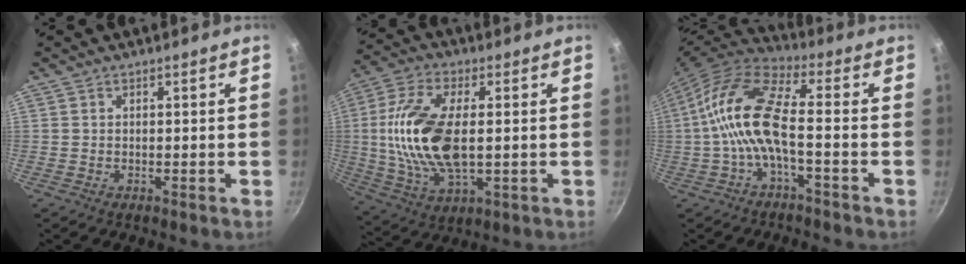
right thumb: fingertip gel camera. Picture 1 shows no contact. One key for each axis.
{"total": 18.1, "fx": 0.5, "fy": 8.6, "fz": 15.9, "tx": -0.329, "ty": -0.006, "tz": 0.012}
{"total": 13.9, "fx": -1.9, "fy": 4.7, "fz": 13.0, "tx": -0.279, "ty": 0.047, "tz": -0.044}